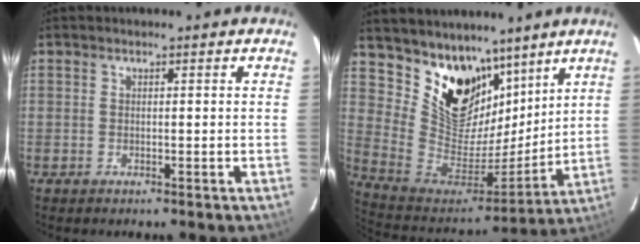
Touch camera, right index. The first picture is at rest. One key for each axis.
{"total": 18.0, "fx": 12.2, "fy": 11.4, "fz": 6.7, "tx": -0.152, "ty": -0.008, "tz": 0.238}